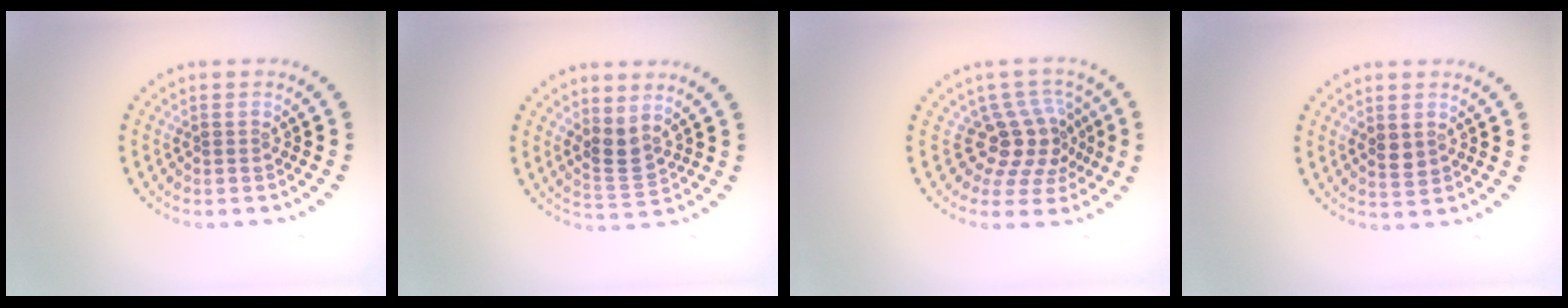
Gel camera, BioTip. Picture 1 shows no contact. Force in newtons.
{"total": 2.2, "press": 1.5, "slide": 1.6}
{"total": 4.0, "press": 3.1, "slide": 2.6}
{"total": 1.4, "press": 1.4, "slide": 0.3}